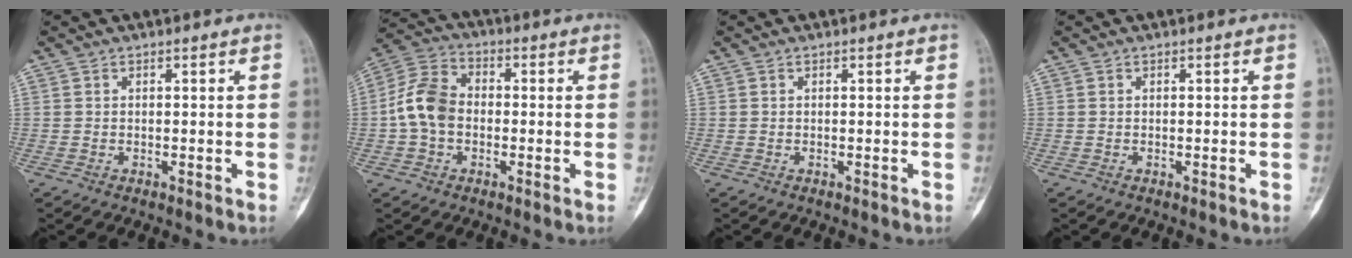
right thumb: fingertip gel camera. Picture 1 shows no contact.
{"total": 9.4, "force": [-1.0, 6.9, 6.3], "torque": [-0.116, 0.027, -0.032]}
{"total": 0.0}
{"total": 0.0}